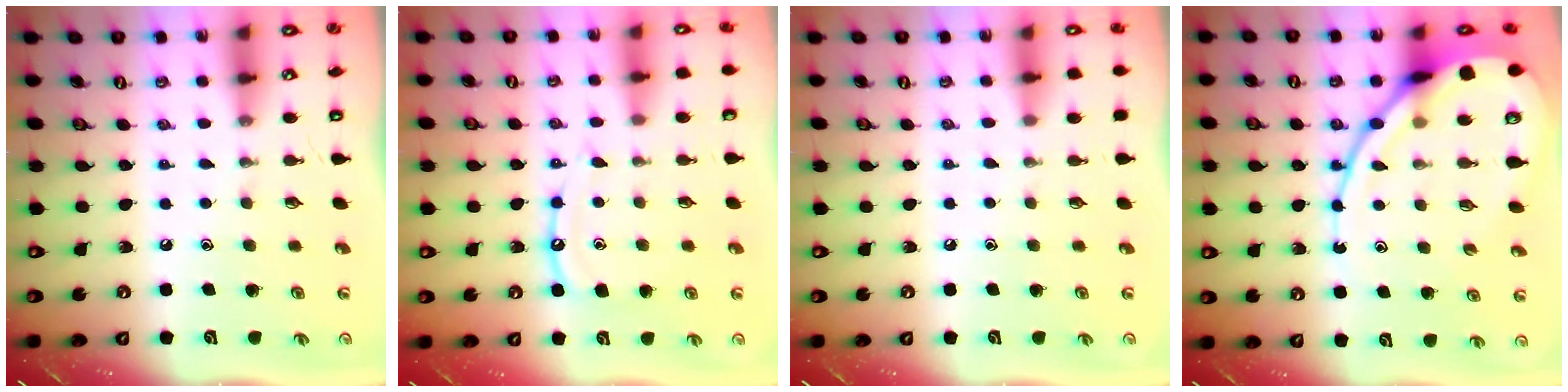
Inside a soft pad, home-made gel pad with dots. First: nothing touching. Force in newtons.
{"total": 10.0, "press": 9.9, "slide": 0.9}
{"total": 2.8, "press": 2.8, "slide": 0.5}
{"total": 14.2, "press": 14.1, "slide": 1.0}